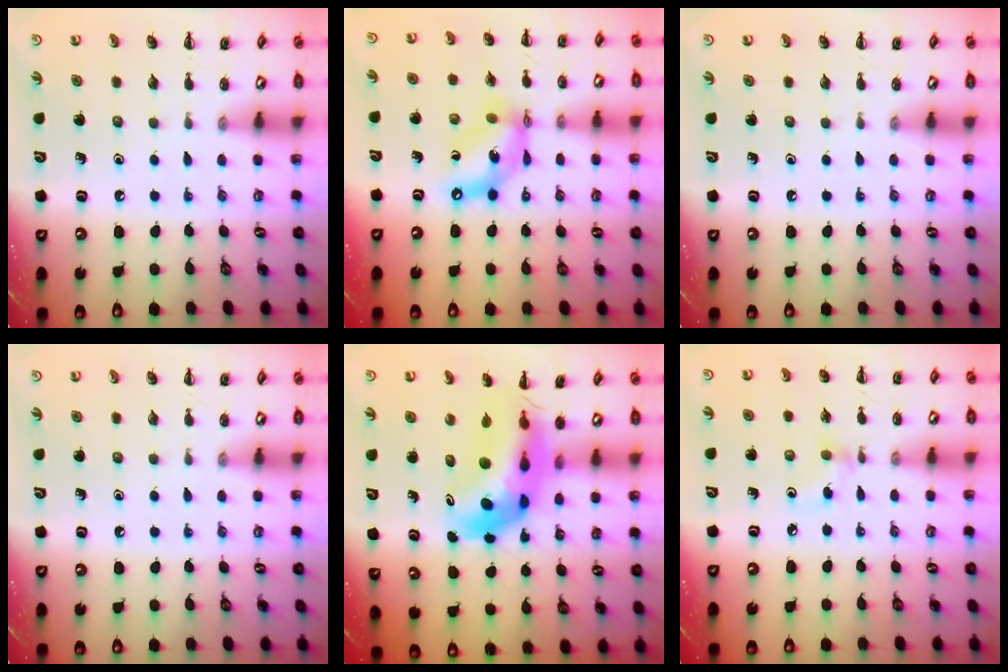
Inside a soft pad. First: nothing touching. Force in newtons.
{"total": 12.3, "press": 11.9, "slide": 3.3}
{"total": 0.0}
{"total": 0.0}
{"total": 9.7, "press": 9.2, "slide": 3.2}
{"total": 2.8, "press": 2.6, "slide": 1.0}